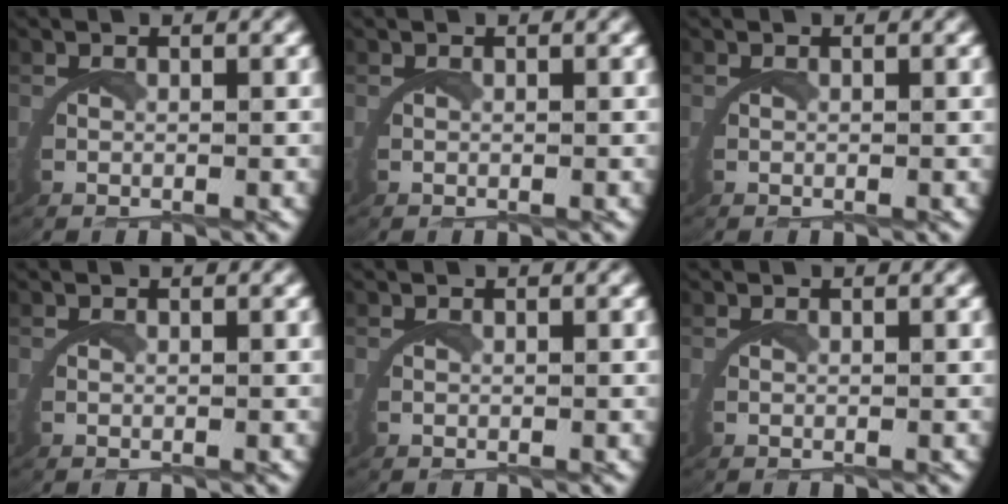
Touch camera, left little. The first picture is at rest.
{"total": 0.0}
{"total": 0.0}
{"total": 0.0}
{"total": 0.0}
{"total": 0.0}